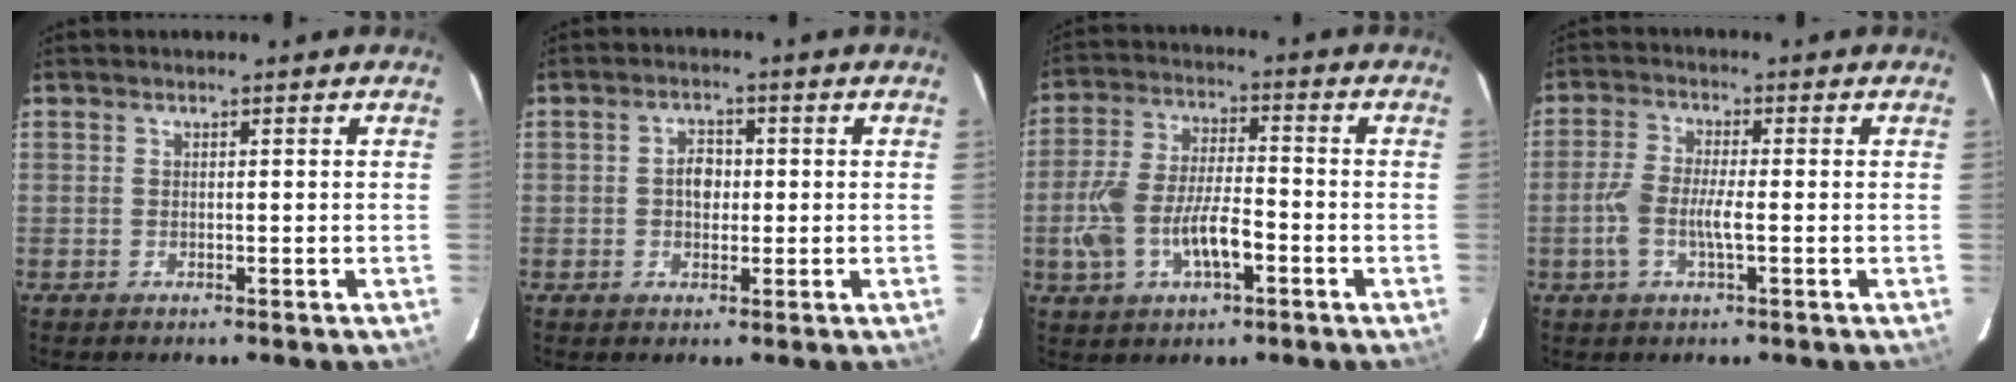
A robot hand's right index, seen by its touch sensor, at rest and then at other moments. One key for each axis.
{"total": 3.5, "fx": 0.0, "fy": 2.7, "fz": 2.2, "tx": -0.037, "ty": 0.010, "tz": 0.001}
{"total": 11.7, "fx": -4.0, "fy": 5.3, "fz": 9.6, "tx": -0.208, "ty": 0.003, "tz": -0.067}
{"total": 5.6, "fx": -1.5, "fy": 1.7, "fz": 5.2, "tx": -0.115, "ty": 0.003, "tz": -0.030}